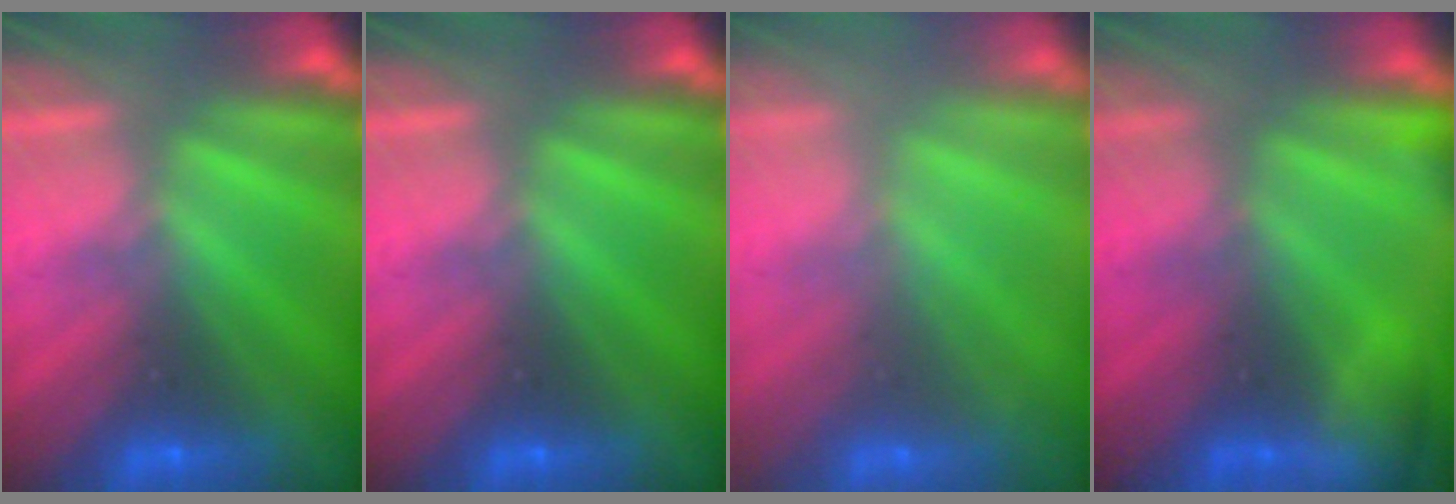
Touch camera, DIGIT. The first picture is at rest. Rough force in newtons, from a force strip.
{"total": 0.0}
{"total": 2.2}
{"total": 5.4}